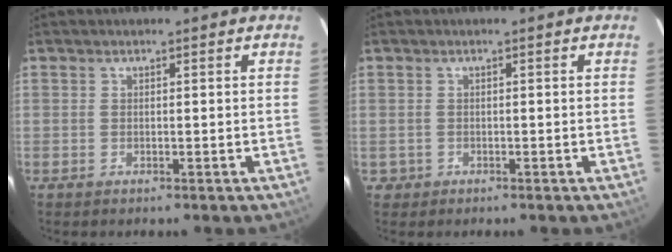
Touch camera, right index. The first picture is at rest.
{"total": 1.7, "force": [-0.4, 1.6, 0.0], "torque": [-0.003, 0.004, -0.003]}